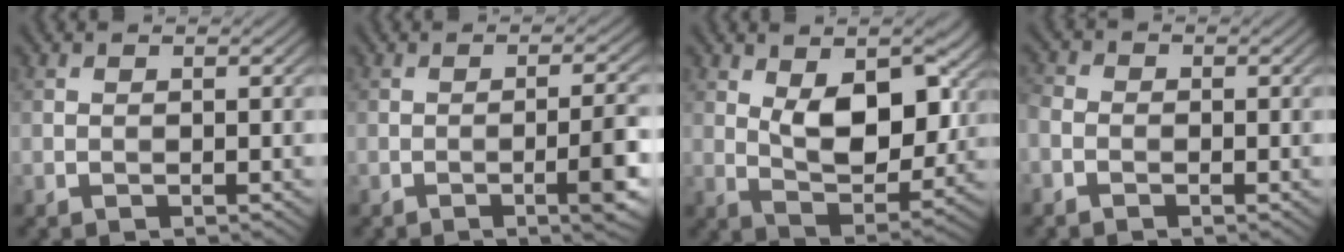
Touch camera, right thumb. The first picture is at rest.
{"total": 4.6, "force": [-1.6, 0.6, 4.3], "torque": [-0.066, 0.008, -0.028]}
{"total": 10.8, "force": [3.0, 5.7, 8.6], "torque": [-0.146, -0.012, 0.054]}
{"total": 2.3, "force": [-1.3, 1.6, 1.0], "torque": [-0.027, -0.001, -0.035]}